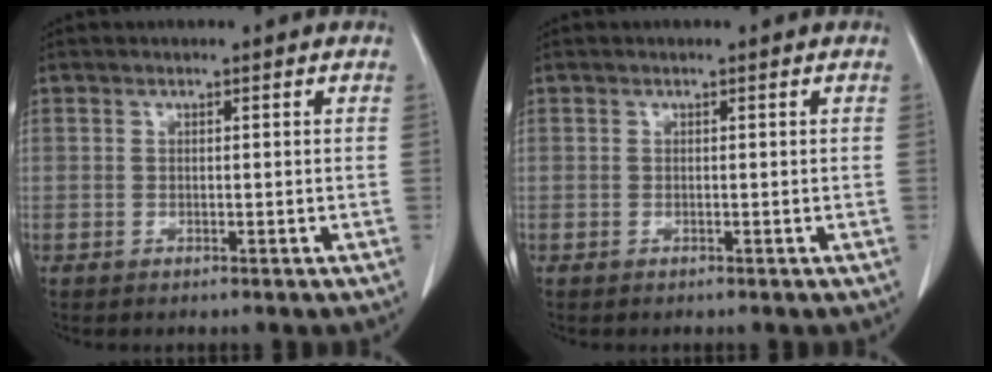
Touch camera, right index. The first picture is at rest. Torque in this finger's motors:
{"motor_torque": [0.17, -0.10, 0.06, 0.01]}